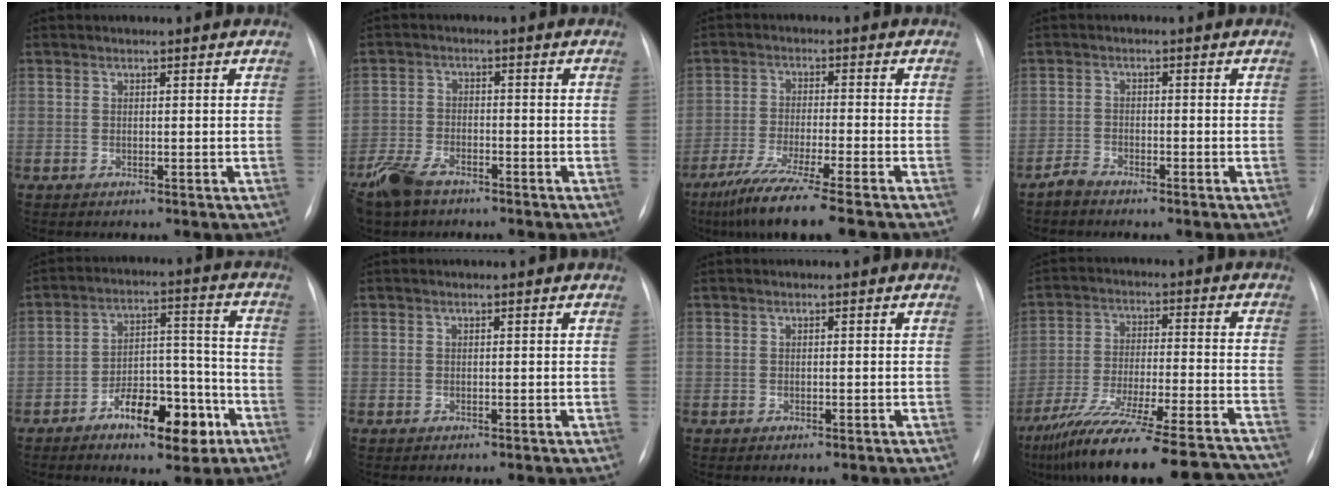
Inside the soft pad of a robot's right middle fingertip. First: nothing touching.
{"total": 6.8, "force": [-5.1, 2.9, 3.3], "torque": [-0.079, -0.011, -0.097]}
{"total": 10.9, "force": [-8.1, -0.7, 7.2], "torque": [-0.127, -0.037, -0.133]}
{"total": 2.0, "force": [-1.9, 0.4, 0.5], "torque": [-0.019, -0.004, -0.036]}
{"total": 11.5, "force": [-6.2, 4.8, 8.5], "torque": [-0.132, 0.026, -0.089]}
{"total": 0.0}
{"total": 0.0}
{"total": 26.1, "force": [-22.9, 2.2, 12.3], "torque": [-0.161, -0.031, -0.335]}